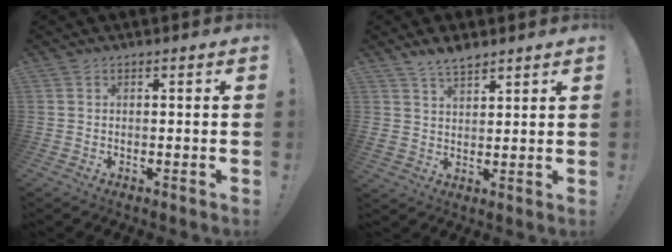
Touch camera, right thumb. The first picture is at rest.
{"total": 6.3, "force": [4.9, 3.1, 2.2], "torque": [-0.041, -0.024, 0.094]}